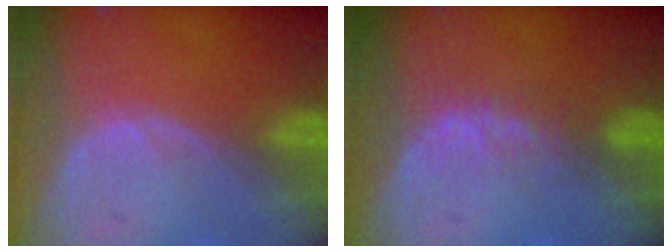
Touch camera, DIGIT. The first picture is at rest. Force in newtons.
{"total": 2.8, "press": 2.4, "slide": 1.5}